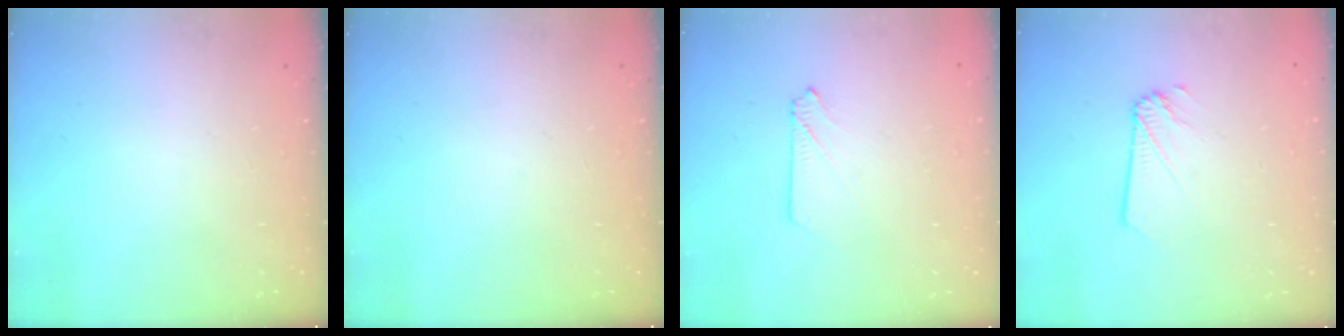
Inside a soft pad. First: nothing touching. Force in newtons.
{"total": 0.0}
{"total": 3.0, "press": 3.0, "slide": 0.4}
{"total": 1.8, "press": 1.8, "slide": 0.2}